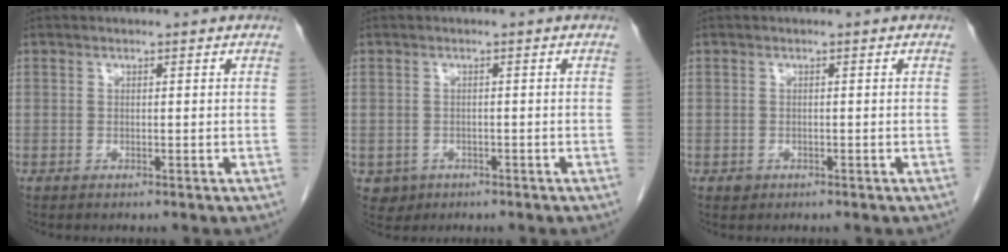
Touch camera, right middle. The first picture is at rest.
{"total": 2.4, "force": [-1.0, 2.1, 0.4], "torque": [-0.004, 0.005, -0.011]}
{"total": 0.7, "force": [-0.4, 0.6, 0.1], "torque": [-0.003, 0.002, -0.004]}